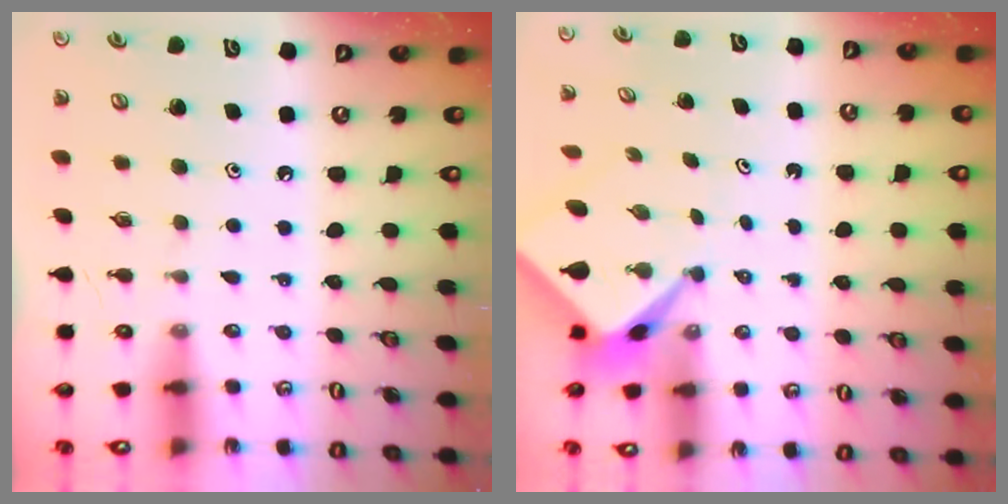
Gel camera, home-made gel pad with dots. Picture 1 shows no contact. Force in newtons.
{"total": 2.4, "press": 2.4, "slide": 0.2}